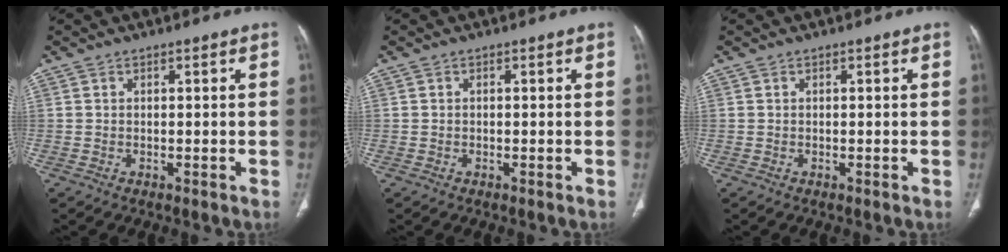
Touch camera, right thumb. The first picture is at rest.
{"total": 0.0}
{"total": 0.0}